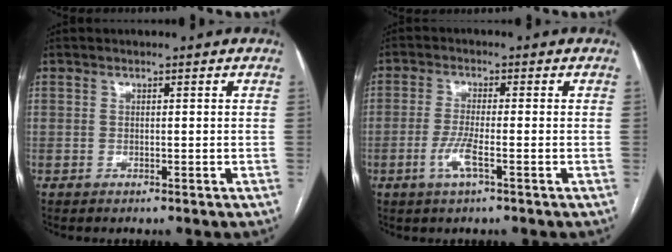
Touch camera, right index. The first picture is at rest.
{"total": 4.0, "force": [-1.6, 0.2, 3.7], "torque": [-0.077, -0.006, -0.035]}